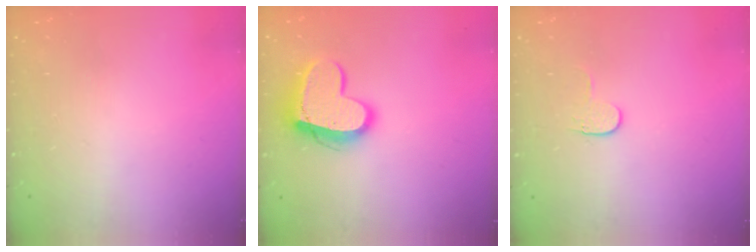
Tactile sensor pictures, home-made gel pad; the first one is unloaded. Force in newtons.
{"total": 14.0, "press": 14.0, "slide": 0.6}
{"total": 3.9, "press": 3.9, "slide": 0.4}